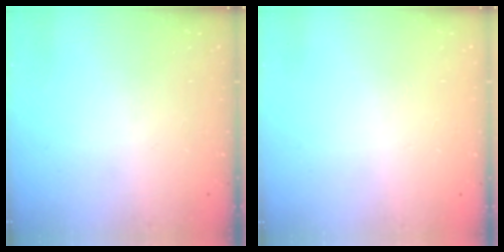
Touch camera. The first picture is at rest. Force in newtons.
{"total": 2.6, "press": 2.6, "slide": 0.2}